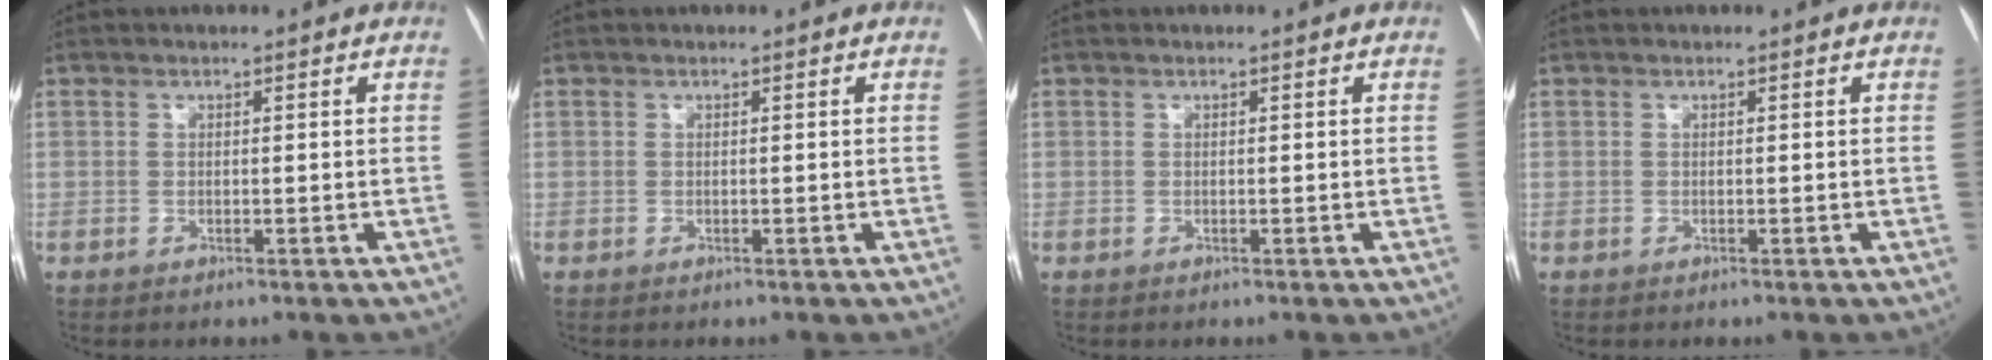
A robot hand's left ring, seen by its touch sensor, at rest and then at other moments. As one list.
[{"total": 0.0}, {"total": 0.0}, {"total": 0.0}]